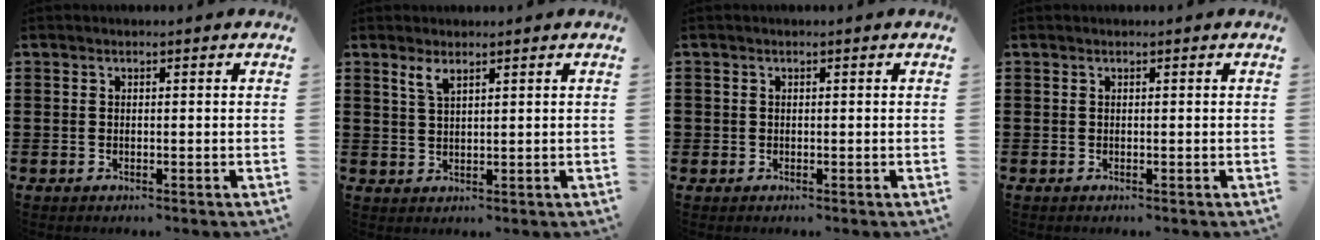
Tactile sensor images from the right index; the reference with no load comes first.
{"total": 2.2, "force": [1.6, 0.5, 1.5], "torque": [-0.033, 0.000, 0.028]}
{"total": 0.6, "force": [-0.1, 0.5, 0.1], "torque": [-0.003, 0.003, -0.004]}
{"total": 0.0}